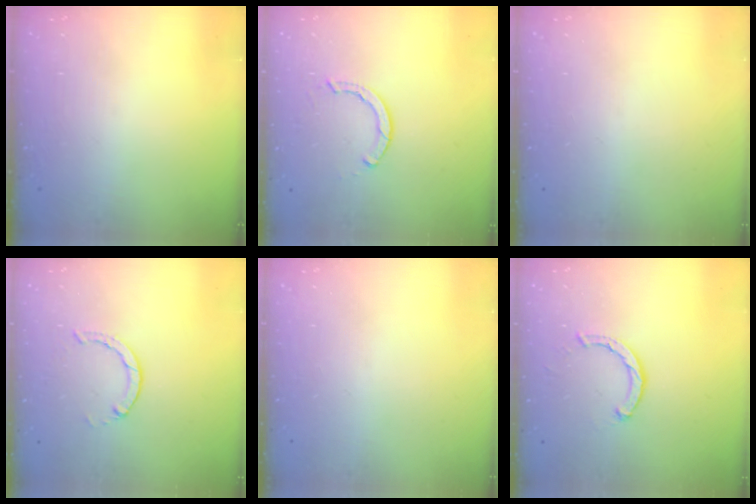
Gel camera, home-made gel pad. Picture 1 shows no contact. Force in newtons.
{"total": 2.3, "press": 2.3, "slide": 0.1}
{"total": 0.0}
{"total": 1.3, "press": 1.2, "slide": 0.3}
{"total": 0.0}
{"total": 2.1, "press": 2.1, "slide": 0.1}